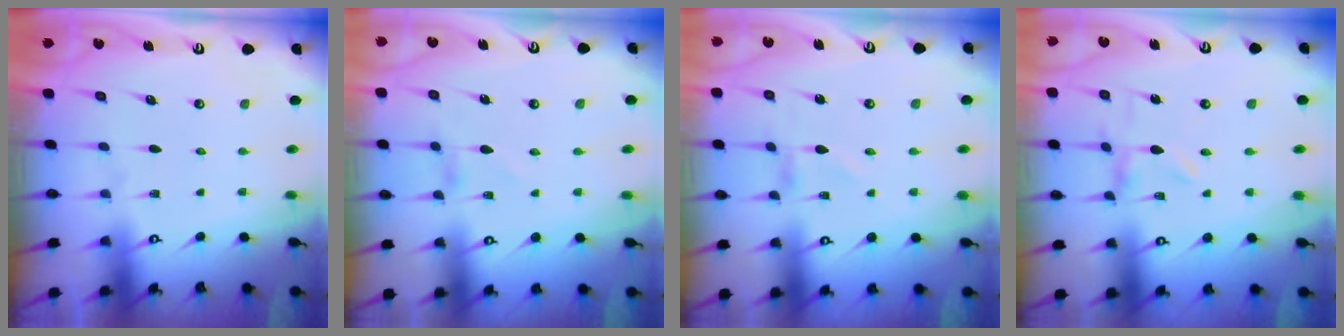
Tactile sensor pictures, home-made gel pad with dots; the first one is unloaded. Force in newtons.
{"total": 0.7, "press": 0.7, "slide": 0.2}
{"total": 0.6, "press": 0.6, "slide": 0.1}
{"total": 0.0}